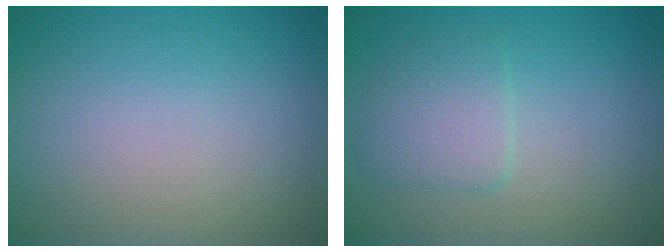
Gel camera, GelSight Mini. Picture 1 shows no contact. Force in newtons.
{"total": 2.5, "press": 2.5, "slide": 0.4}